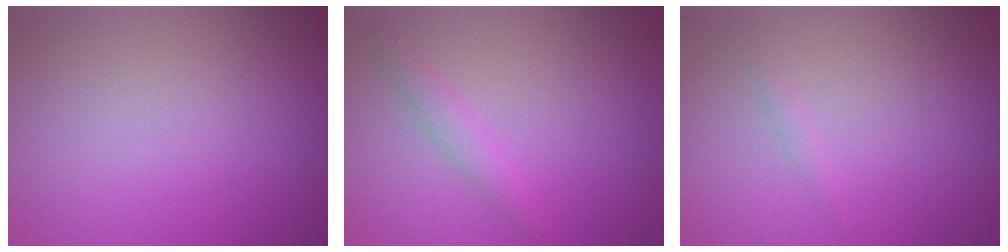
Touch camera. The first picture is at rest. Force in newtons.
{"total": 1.6, "press": 1.6, "slide": 0.1}
{"total": 0.6, "press": 0.6, "slide": 0.0}